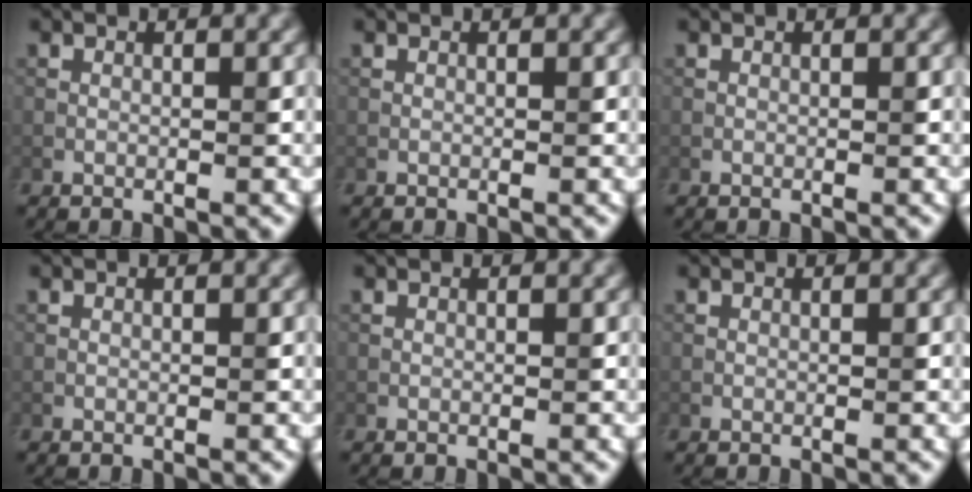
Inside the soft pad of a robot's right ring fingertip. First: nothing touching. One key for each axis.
{"total": 0.0}
{"total": 0.0}
{"total": 0.0}
{"total": 0.0}
{"total": 0.0}